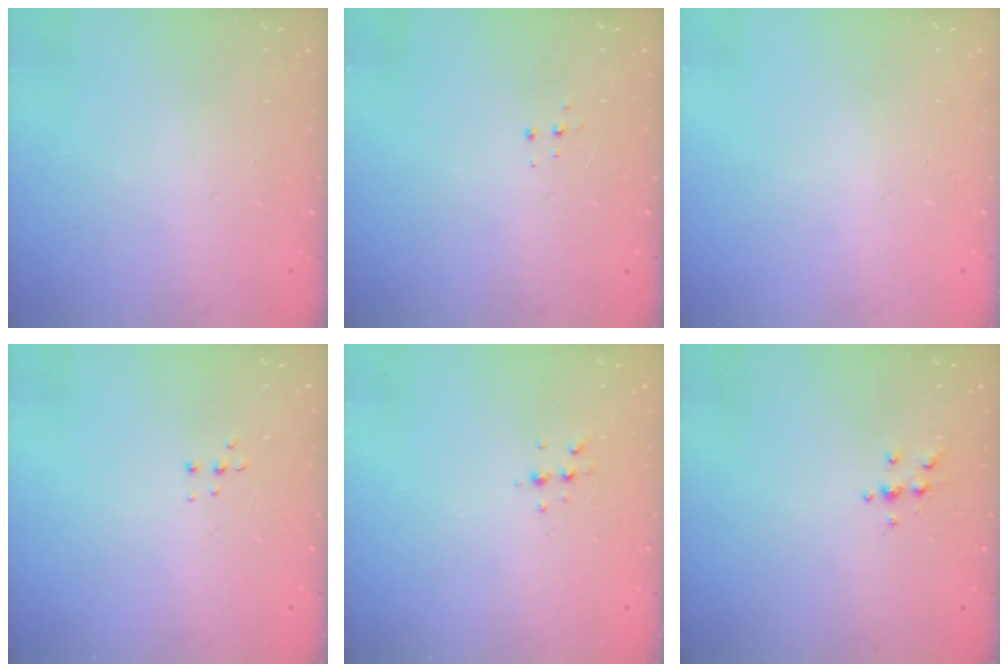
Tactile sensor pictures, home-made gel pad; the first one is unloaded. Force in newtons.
{"total": 3.8, "press": 3.8, "slide": 0.3}
{"total": 0.0}
{"total": 4.0, "press": 3.9, "slide": 0.8}
{"total": 3.9, "press": 3.8, "slide": 1.2}
{"total": 4.3, "press": 4.3, "slide": 0.5}